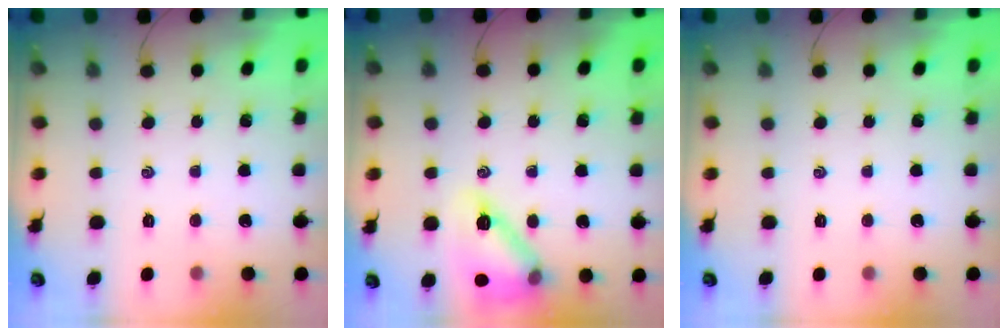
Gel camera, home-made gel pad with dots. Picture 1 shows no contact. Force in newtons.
{"total": 14.5, "press": 14.4, "slide": 1.7}
{"total": 0.0}